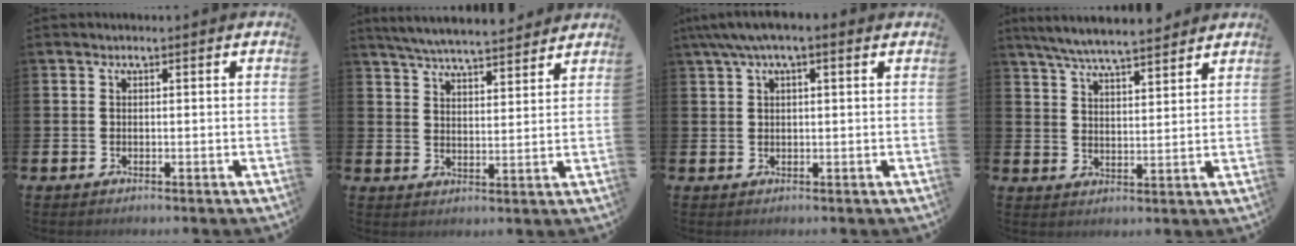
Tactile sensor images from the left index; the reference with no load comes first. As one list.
[{"total": 5.9, "force": [5.7, 0.4, 1.3], "torque": [-0.040, -0.032, 0.101]}, {"total": 3.5, "force": [2.1, 0.9, 2.7], "torque": [-0.053, 0.003, 0.037]}, {"total": 6.6, "force": [6.3, 0.5, 2.0], "torque": [-0.064, -0.027, 0.114]}]